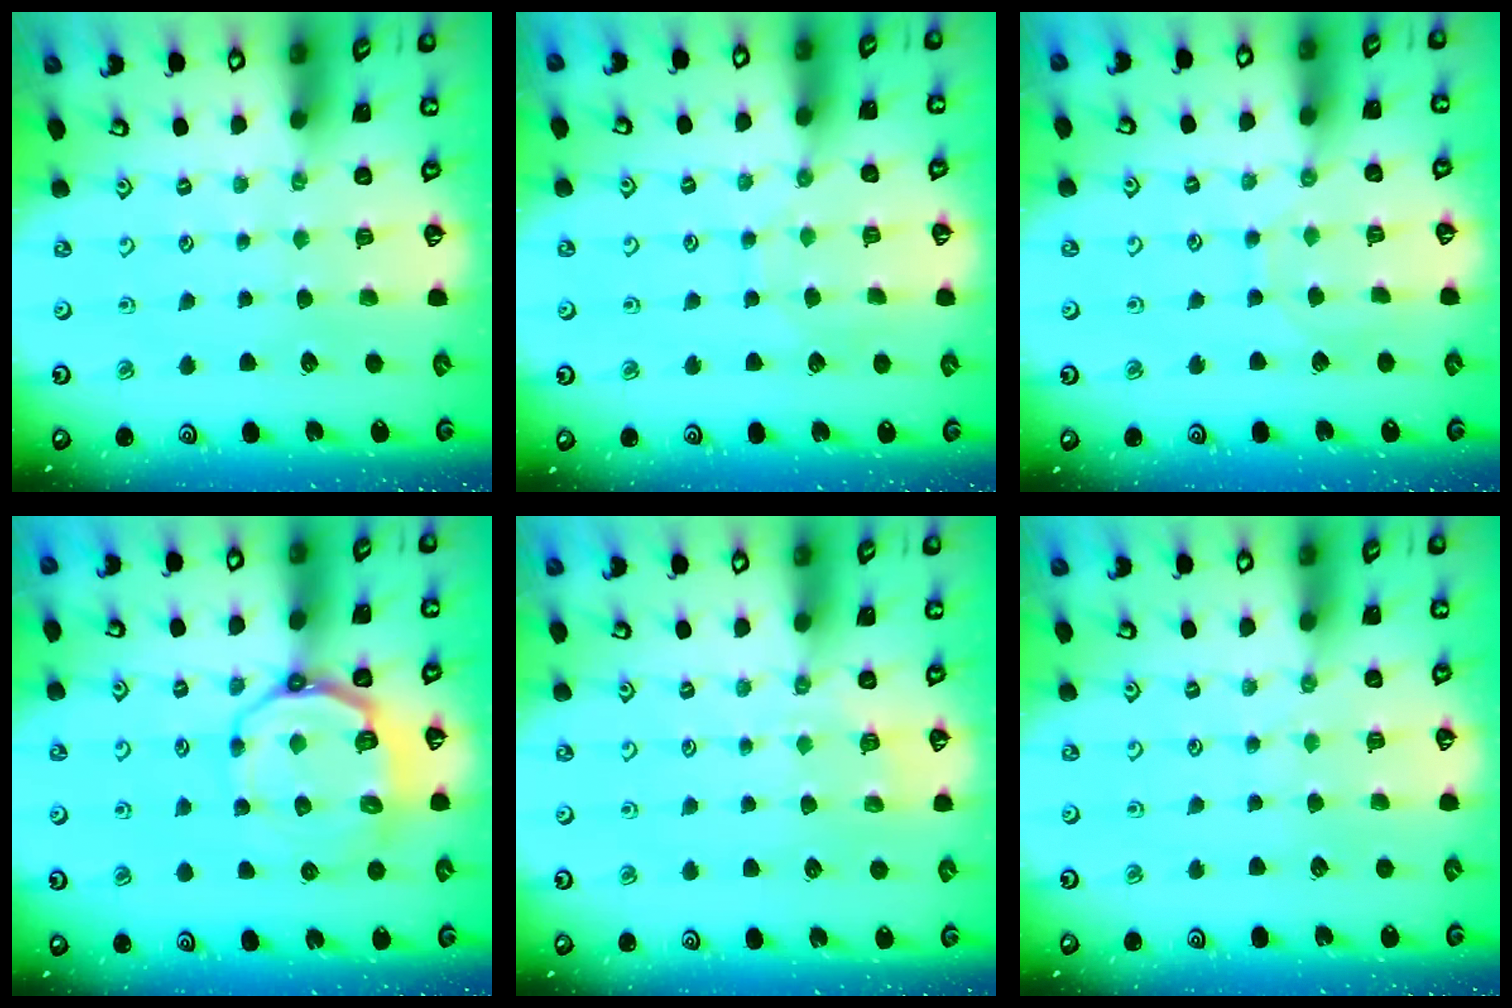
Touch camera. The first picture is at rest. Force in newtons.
{"total": 6.8, "press": 6.7, "slide": 0.6}
{"total": 5.0, "press": 5.0, "slide": 0.5}
{"total": 11.7, "press": 11.2, "slide": 3.5}
{"total": 3.0, "press": 2.6, "slide": 1.5}
{"total": 2.9, "press": 2.9, "slide": 0.2}